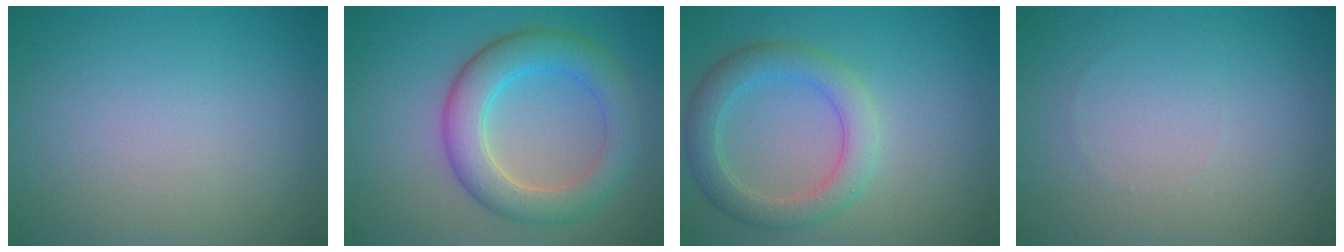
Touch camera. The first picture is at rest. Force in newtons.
{"total": 5.7, "press": 5.7, "slide": 0.2}
{"total": 4.0, "press": 4.0, "slide": 0.2}
{"total": 0.0}